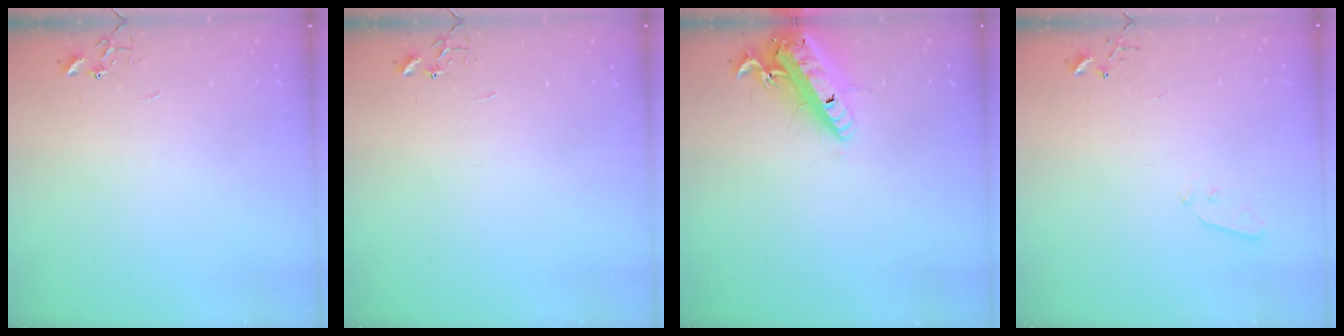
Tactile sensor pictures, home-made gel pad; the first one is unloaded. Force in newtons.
{"total": 0.0}
{"total": 17.3, "press": 17.0, "slide": 3.4}
{"total": 3.5, "press": 3.4, "slide": 0.6}